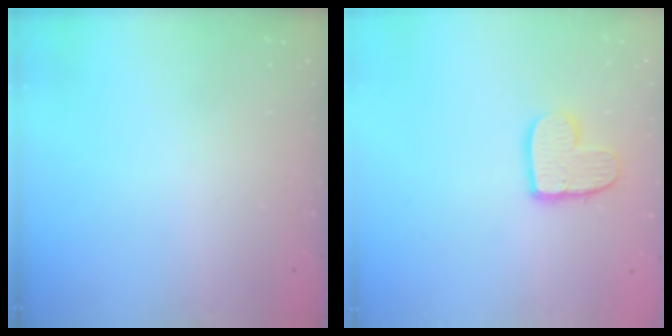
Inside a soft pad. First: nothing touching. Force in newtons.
{"total": 10.9, "press": 10.8, "slide": 0.7}